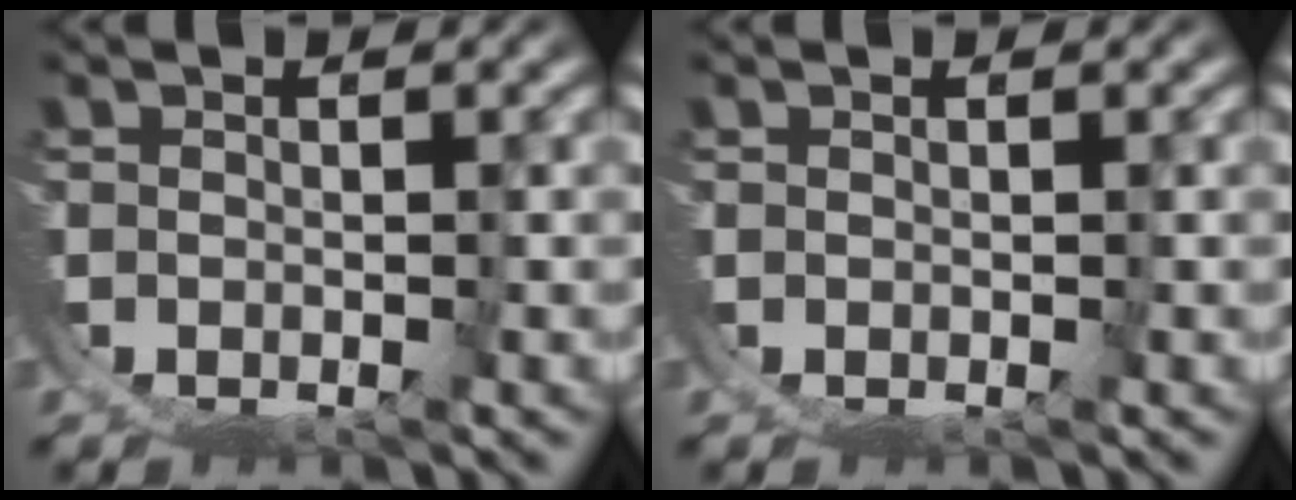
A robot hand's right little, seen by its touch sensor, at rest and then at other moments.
{"total": 0.0}